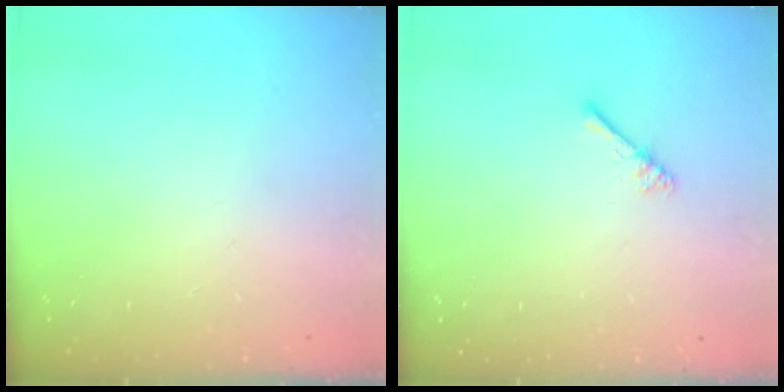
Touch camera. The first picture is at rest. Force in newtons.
{"total": 2.5, "press": 2.5, "slide": 0.4}